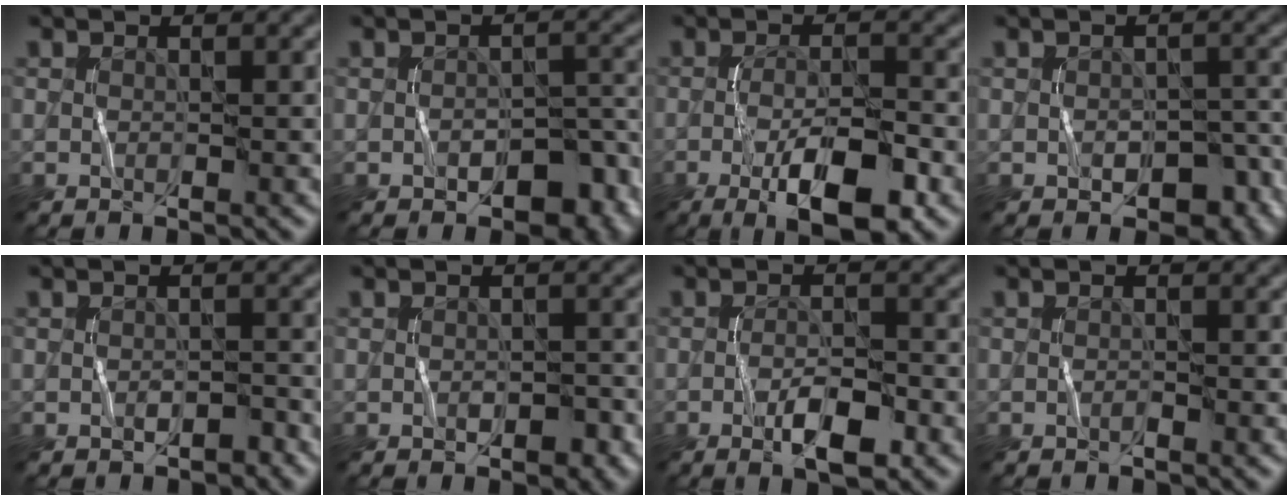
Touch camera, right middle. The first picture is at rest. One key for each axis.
{"total": 5.2, "fx": -2.6, "fy": 3.1, "fz": 3.3, "tx": -0.040, "ty": 0.004, "tz": -0.032}
{"total": 7.7, "fx": -3.2, "fy": 2.2, "fz": 6.7, "tx": -0.111, "ty": -0.003, "tz": -0.049}
{"total": 4.7, "fx": -2.3, "fy": 3.1, "fz": 2.8, "tx": -0.035, "ty": -0.002, "tz": -0.026}
{"total": 1.1, "fx": -0.7, "fy": 0.6, "fz": 0.5, "tx": -0.008, "ty": 0.002, "tz": -0.008}
{"total": 1.6, "fx": -0.7, "fy": 1.0, "fz": 1.1, "tx": -0.018, "ty": -0.001, "tz": -0.008}
{"total": 3.6, "fx": -1.6, "fy": 1.1, "fz": 3.1, "tx": -0.057, "ty": 0.000, "tz": -0.026}
{"total": 0.0}